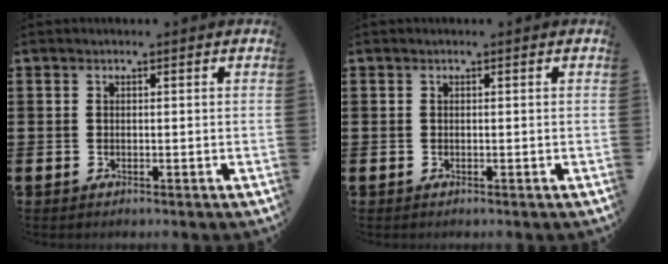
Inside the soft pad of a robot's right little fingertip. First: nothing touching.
{"total": 0.0}